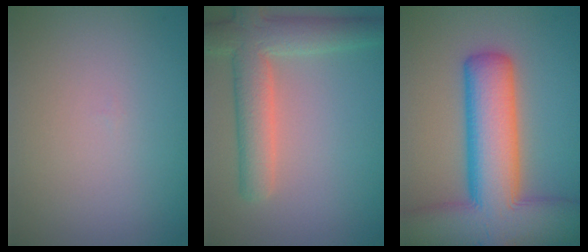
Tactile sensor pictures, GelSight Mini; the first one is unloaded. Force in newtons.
{"total": 6.0, "press": 6.0, "slide": 0.6}
{"total": 13.0, "press": 13.0, "slide": 0.7}